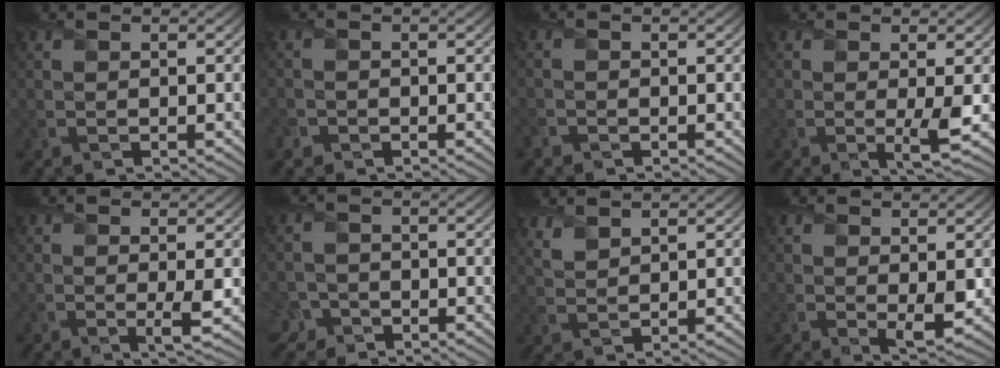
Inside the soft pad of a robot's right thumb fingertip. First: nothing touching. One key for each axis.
{"total": 1.4, "fx": -1.0, "fy": 1.0, "fz": 0.1, "tx": 0.003, "ty": -0.003, "tz": -0.022}
{"total": 1.1, "fx": -0.9, "fy": 0.6, "fz": 0.2, "tx": -0.005, "ty": -0.003, "tz": -0.022}
{"total": 2.7, "fx": -0.1, "fy": 0.2, "fz": 2.7, "tx": -0.053, "ty": -0.008, "tz": -0.002}
{"total": 2.1, "fx": 0.0, "fy": 0.2, "fz": 2.1, "tx": -0.040, "ty": -0.005, "tz": -0.003}
{"total": 3.3, "fx": -2.2, "fy": 2.2, "fz": 0.7, "tx": -0.017, "ty": 0.000, "tz": -0.047}
{"total": 2.6, "fx": 2.2, "fy": 0.8, "fz": 1.0, "tx": -0.030, "ty": -0.002, "tz": 0.053}
{"total": 2.7, "fx": 0.5, "fy": 1.1, "fz": 2.4, "tx": -0.043, "ty": -0.012, "tz": 0.013}